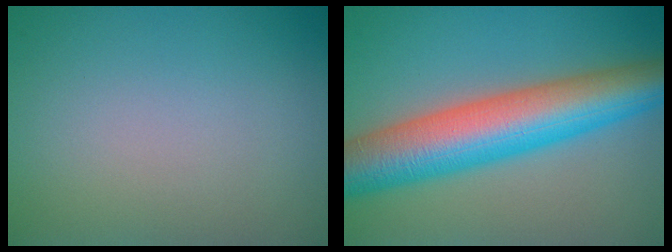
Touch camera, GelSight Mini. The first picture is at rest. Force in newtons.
{"total": 11.0, "press": 11.0, "slide": 0.2}